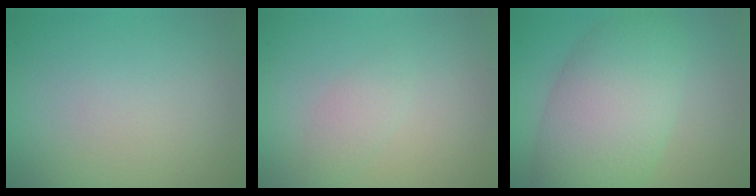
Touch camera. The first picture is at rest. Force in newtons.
{"total": 1.4, "press": 1.4, "slide": 0.1}
{"total": 8.4, "press": 8.4, "slide": 0.4}